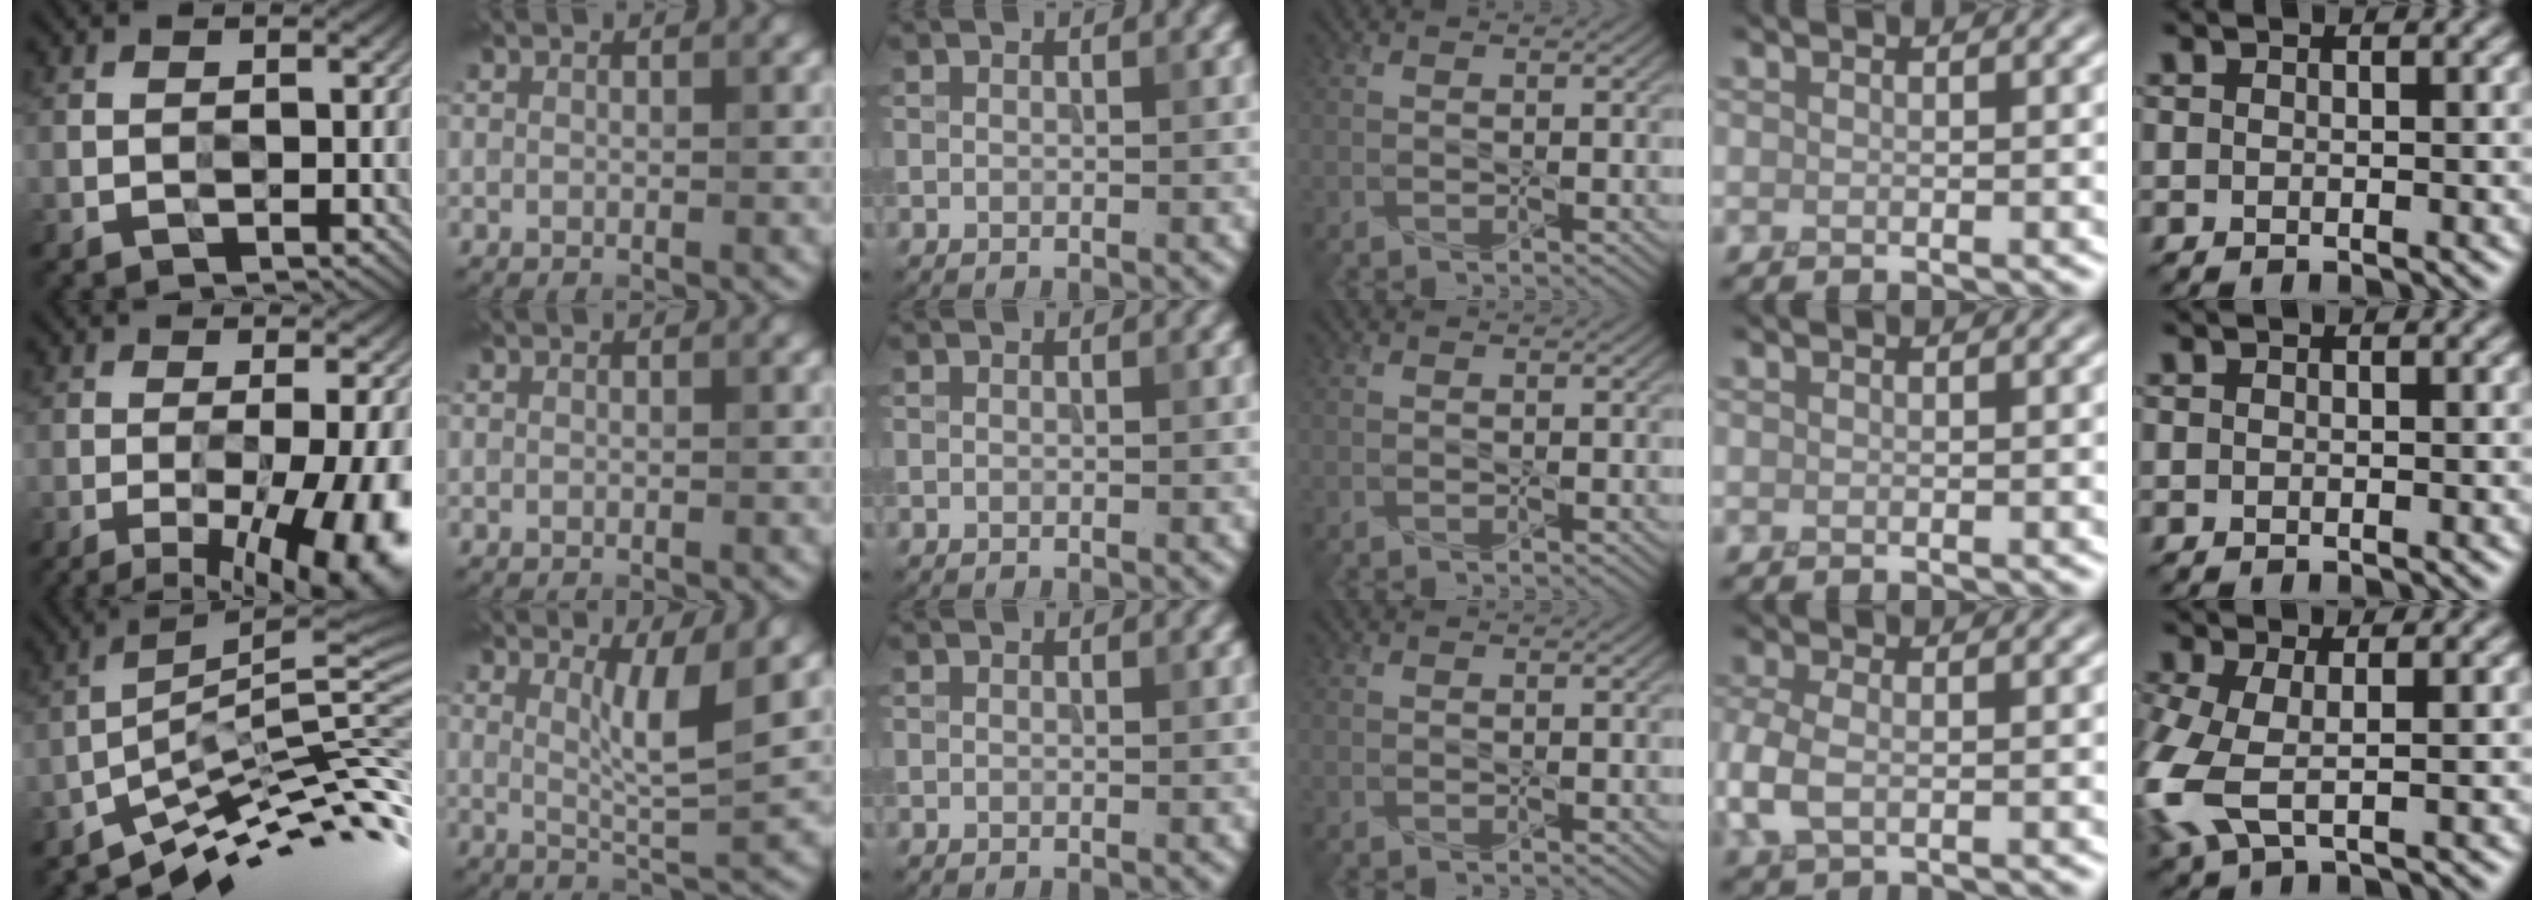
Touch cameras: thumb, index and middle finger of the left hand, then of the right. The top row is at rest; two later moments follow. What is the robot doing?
{"motion": "press", "object": "syringe"}